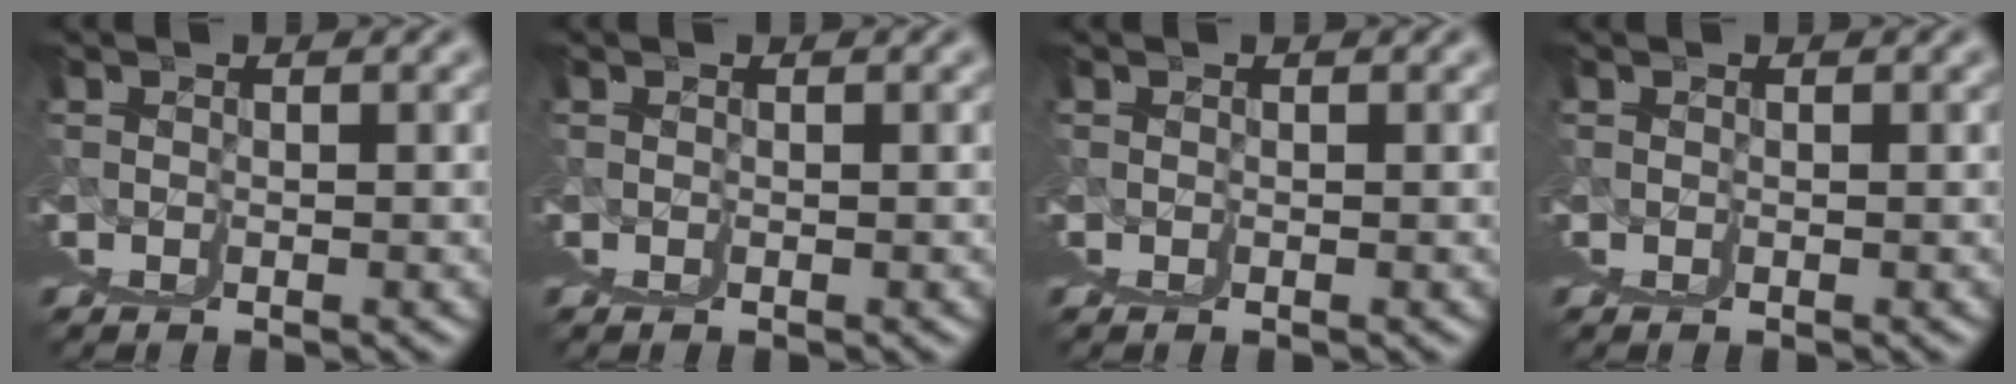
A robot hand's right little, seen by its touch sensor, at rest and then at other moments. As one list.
[{"total": 0.0}, {"total": 0.0}, {"total": 0.0}]